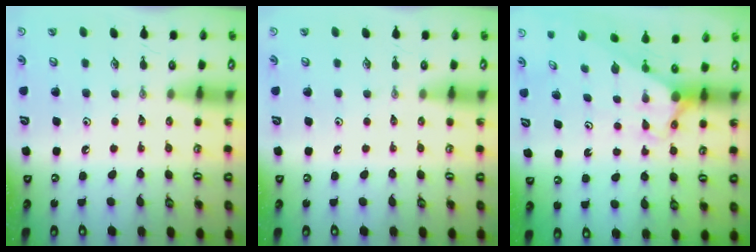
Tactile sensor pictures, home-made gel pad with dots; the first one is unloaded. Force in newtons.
{"total": 0.0}
{"total": 2.9, "press": 2.9, "slide": 0.0}